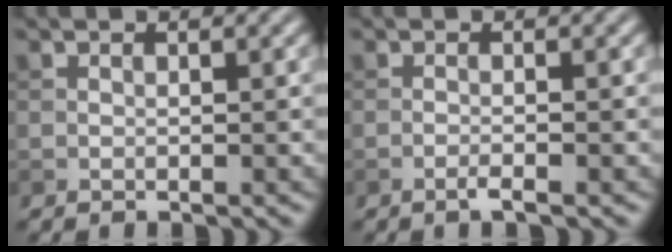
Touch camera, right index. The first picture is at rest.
{"total": 1.4, "force": [-0.7, 0.2, 1.2], "torque": [-0.017, 0.003, -0.019]}